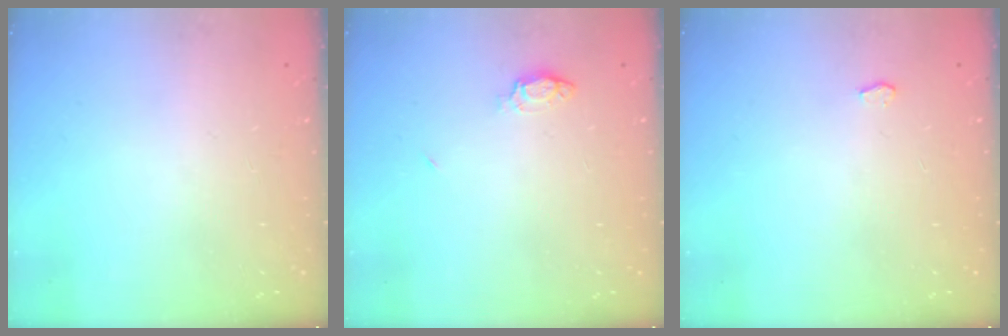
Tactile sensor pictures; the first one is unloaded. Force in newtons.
{"total": 3.7, "press": 3.7, "slide": 0.5}
{"total": 2.1, "press": 2.1, "slide": 0.2}